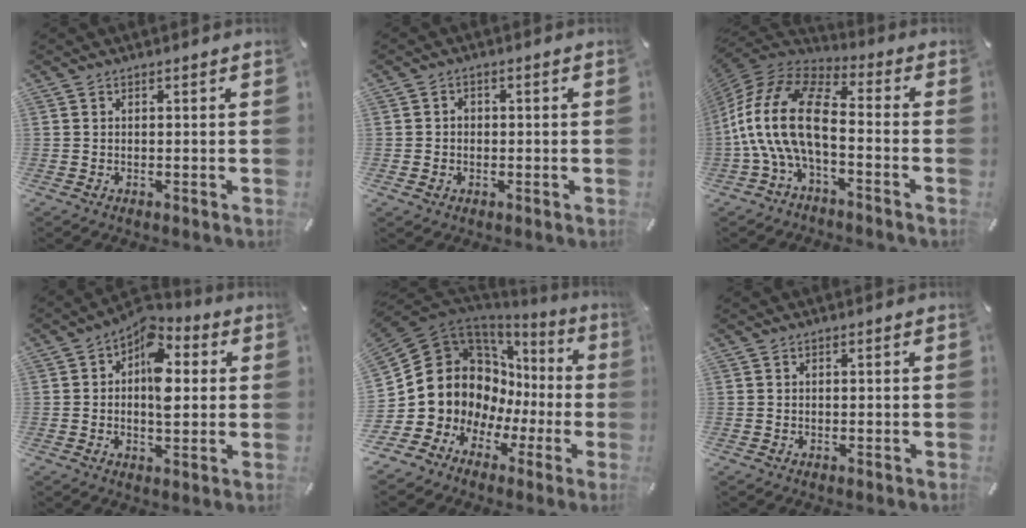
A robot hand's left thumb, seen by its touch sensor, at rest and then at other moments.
{"total": 2.5, "force": [-0.5, 2.2, 1.0], "torque": [-0.011, 0.004, -0.014]}
{"total": 16.3, "force": [-3.6, 8.1, 13.7], "torque": [-0.295, 0.011, -0.068]}
{"total": 11.3, "force": [2.5, 6.7, 8.8], "torque": [-0.141, -0.022, 0.040]}
{"total": 15.1, "force": [2.2, 13.6, 6.0], "torque": [-0.132, -0.044, 0.060]}
{"total": 0.0}